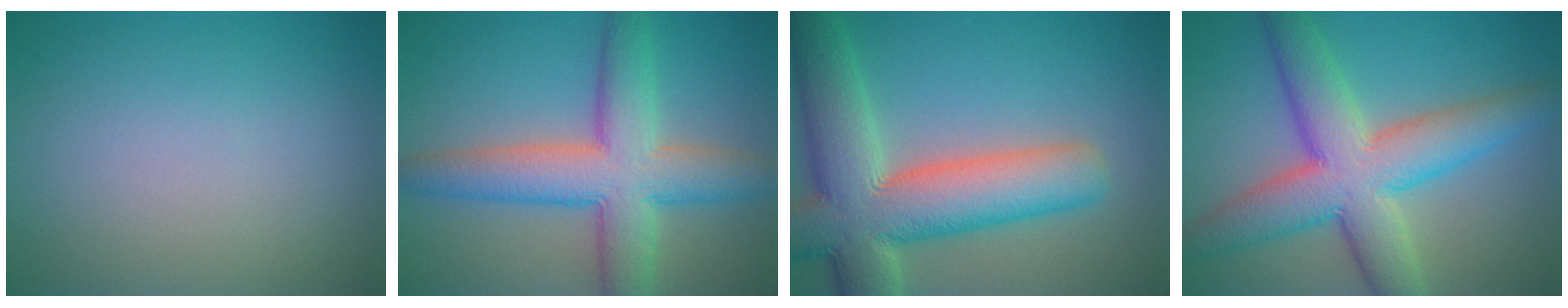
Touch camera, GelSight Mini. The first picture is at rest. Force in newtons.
{"total": 8.4, "press": 8.4, "slide": 0.4}
{"total": 11.8, "press": 11.8, "slide": 0.9}
{"total": 9.6, "press": 9.6, "slide": 0.2}